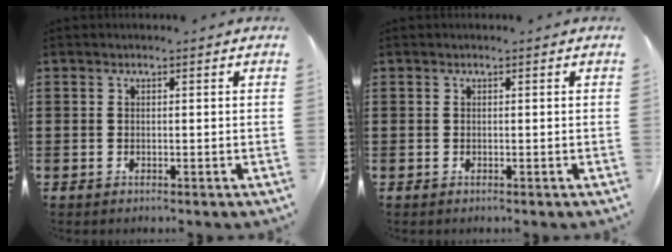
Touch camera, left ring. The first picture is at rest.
{"total": 0.0}